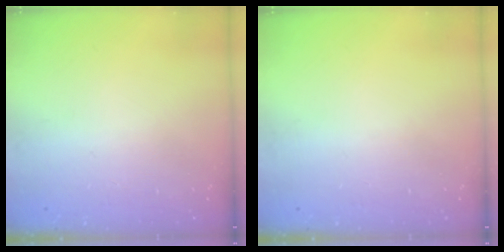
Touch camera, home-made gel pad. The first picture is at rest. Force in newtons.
{"total": 0.0}